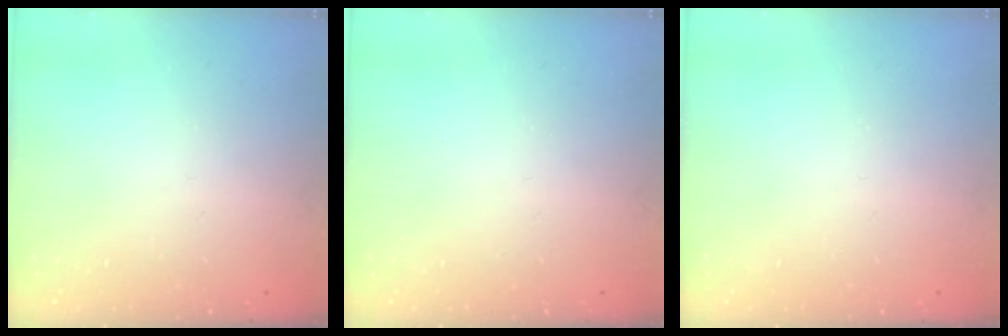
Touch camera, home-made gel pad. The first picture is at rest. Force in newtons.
{"total": 0.0}
{"total": 0.0}